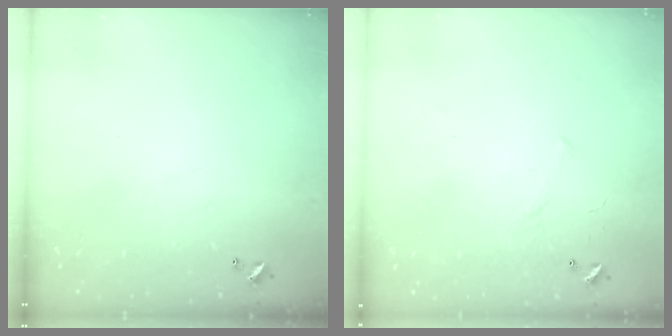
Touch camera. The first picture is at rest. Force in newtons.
{"total": 6.8, "press": 6.8, "slide": 0.8}